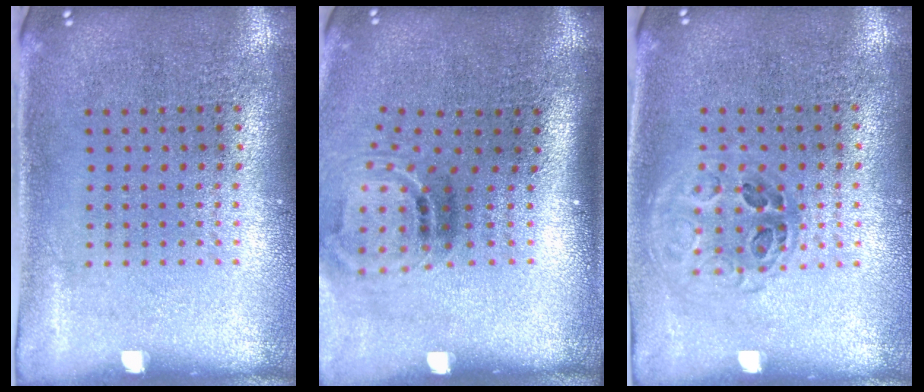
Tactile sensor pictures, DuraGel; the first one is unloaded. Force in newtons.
{"total": 1.8, "press": 1.1, "slide": 1.5}
{"total": 1.1, "press": 1.0, "slide": 0.6}